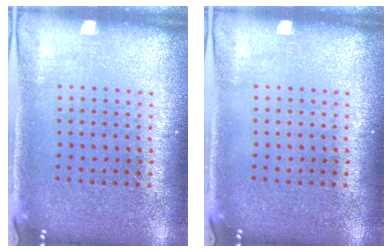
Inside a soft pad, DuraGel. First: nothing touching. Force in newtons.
{"total": 0.0}